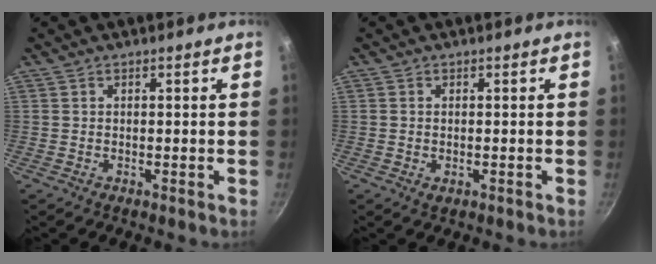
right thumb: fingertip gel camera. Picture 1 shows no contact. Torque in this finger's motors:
{"motor_torque": [-0.13, 0.33, -0.41, 0.13, -0.03]}